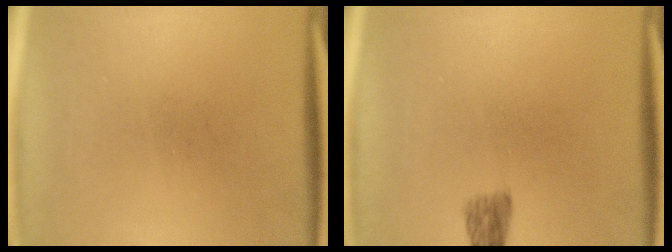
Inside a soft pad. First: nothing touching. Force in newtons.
{"total": 2.5}